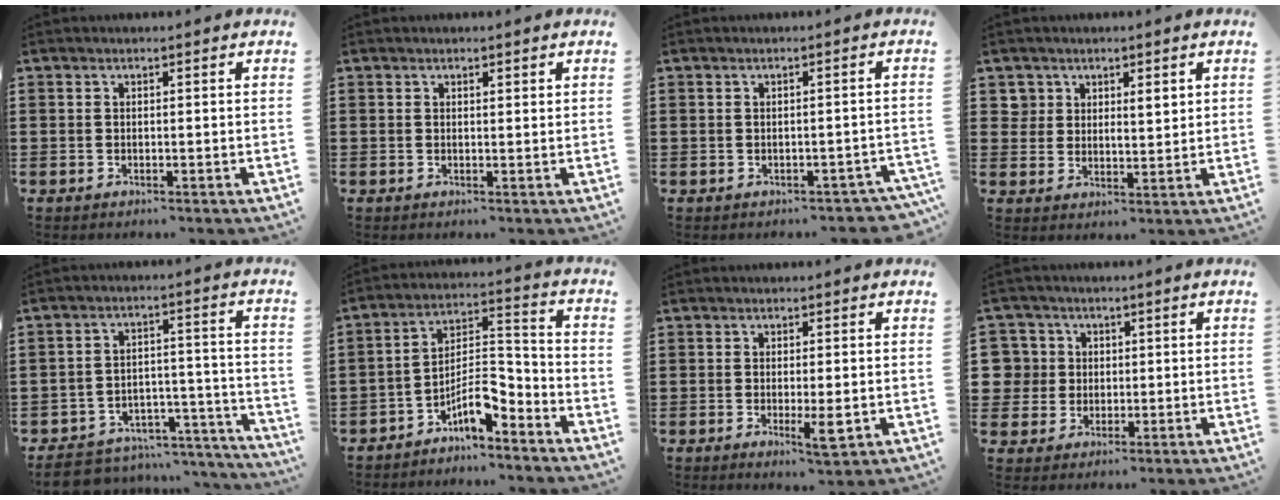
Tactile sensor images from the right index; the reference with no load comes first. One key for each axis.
{"total": 0.7, "fx": 0.5, "fy": 0.4, "fz": 0.3, "tx": -0.007, "ty": 0.003, "tz": 0.010}
{"total": 1.4, "fx": -1.2, "fy": 0.7, "fz": 0.0, "tx": -0.006, "ty": 0.001, "tz": -0.027}
{"total": 3.7, "fx": 2.5, "fy": 2.6, "fz": 0.9, "tx": -0.023, "ty": 0.008, "tz": 0.046}
{"total": 5.5, "fx": -5.1, "fy": 1.8, "fz": 1.2, "tx": -0.026, "ty": 0.010, "tz": -0.100}
{"total": 7.7, "fx": -5.4, "fy": 2.3, "fz": 5.0, "tx": -0.096, "ty": 0.004, "tz": -0.104}
{"total": 3.9, "fx": -0.9, "fy": 0.9, "fz": 3.7, "tx": -0.067, "ty": -0.007, "tz": -0.015}
{"total": 5.2, "fx": 0.6, "fy": 5.1, "fz": 0.5, "tx": -0.050, "ty": 0.013, "tz": 0.005}